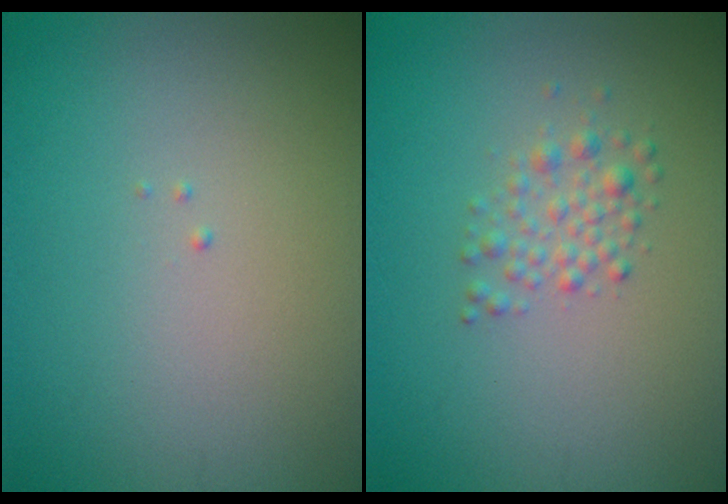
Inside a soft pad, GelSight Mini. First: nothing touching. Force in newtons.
{"total": 1.9, "press": 1.8, "slide": 0.1}